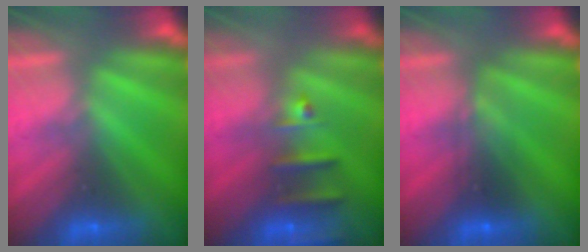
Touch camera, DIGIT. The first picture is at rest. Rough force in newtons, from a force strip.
{"total": 2.4}
{"total": 2.4}